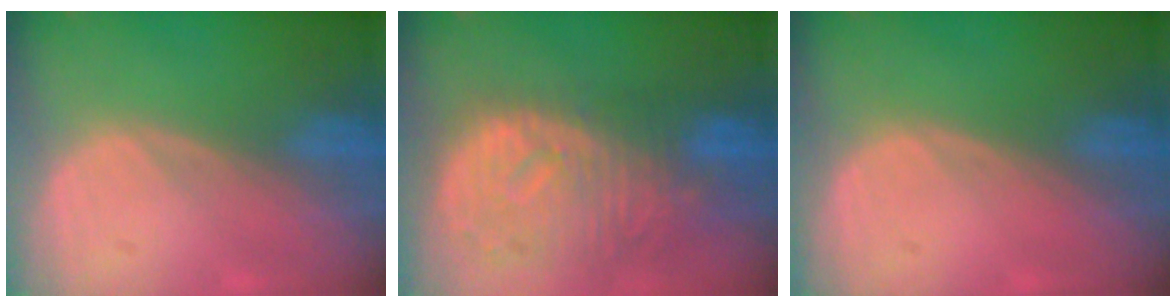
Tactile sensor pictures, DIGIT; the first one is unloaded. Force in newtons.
{"total": 11.5, "press": 10.0, "slide": 5.7}
{"total": 0.0}